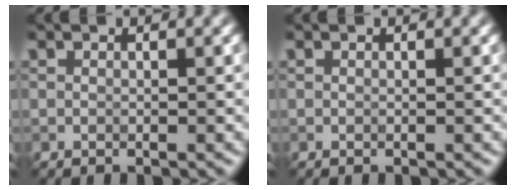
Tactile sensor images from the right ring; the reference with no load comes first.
{"total": 0.0}